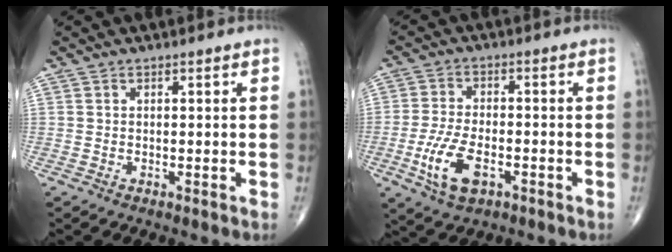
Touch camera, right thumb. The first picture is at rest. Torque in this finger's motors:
{"motor_torque": [0.10, 0.44, 0.59, 0.38, 0.25]}